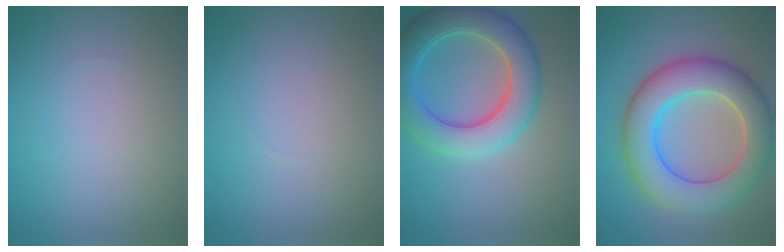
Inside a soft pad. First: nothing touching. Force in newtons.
{"total": 0.0}
{"total": 7.4, "press": 7.4, "slide": 0.2}
{"total": 9.3, "press": 9.3, "slide": 0.5}